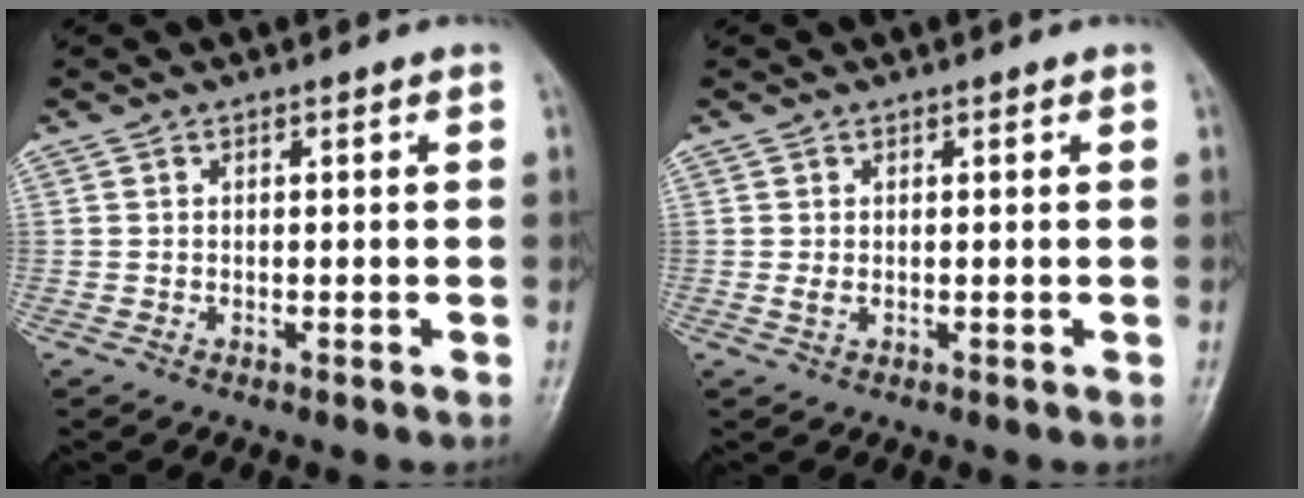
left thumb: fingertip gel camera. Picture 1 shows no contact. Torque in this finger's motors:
{"motor_torque": [-0.03, -0.15, 0.39, 0.00, 0.01]}